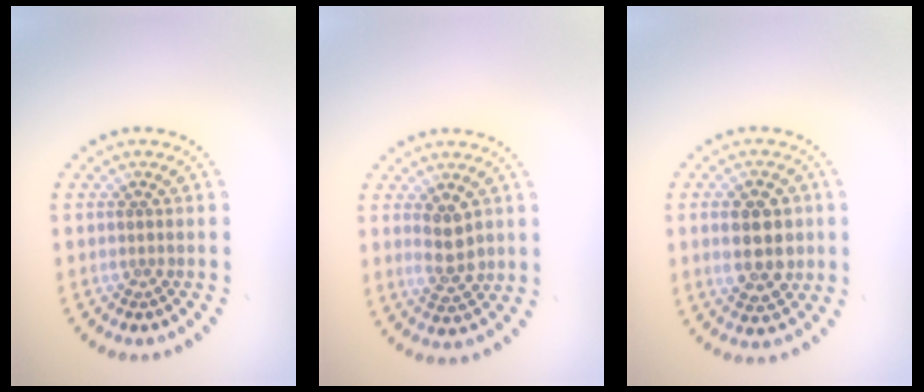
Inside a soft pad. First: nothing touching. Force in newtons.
{"total": 2.8, "press": 2.8, "slide": 0.6}
{"total": 5.5, "press": 5.5, "slide": 0.4}